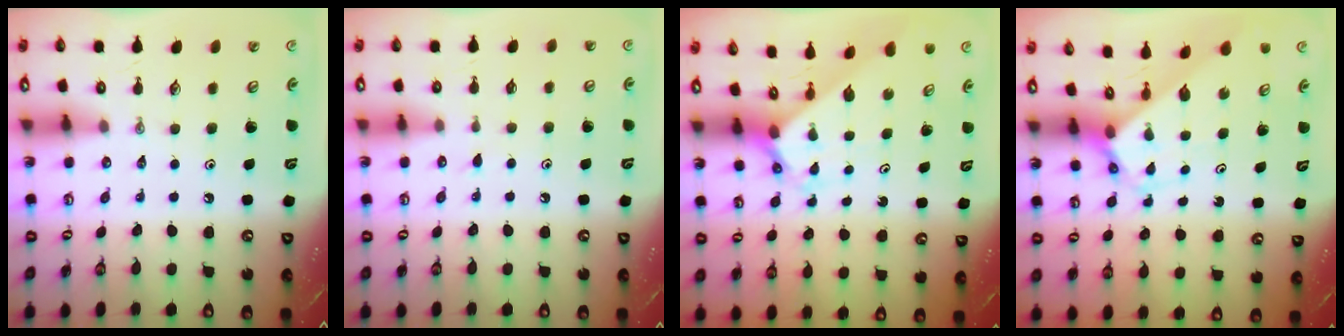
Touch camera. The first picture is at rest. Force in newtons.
{"total": 7.0, "press": 6.9, "slide": 0.7}
{"total": 2.2, "press": 2.2, "slide": 0.2}
{"total": 2.7, "press": 2.7, "slide": 0.2}